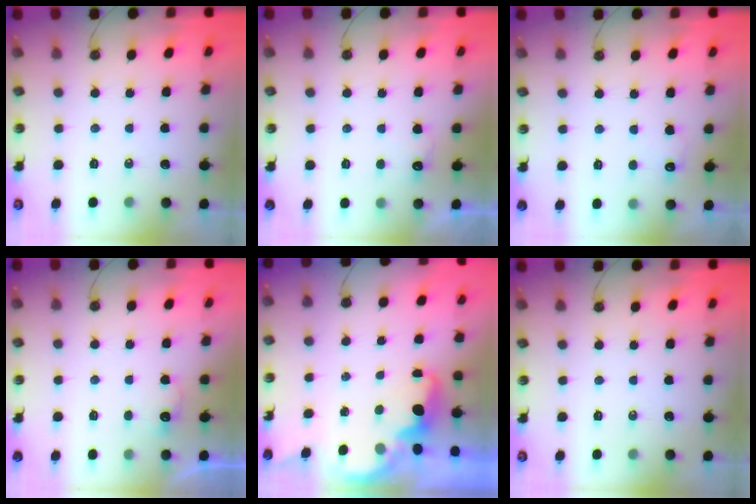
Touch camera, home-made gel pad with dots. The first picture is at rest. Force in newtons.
{"total": 4.5, "press": 4.4, "slide": 1.2}
{"total": 5.8, "press": 5.7, "slide": 1.3}
{"total": 5.2, "press": 5.0, "slide": 1.2}
{"total": 1.9, "press": 1.7, "slide": 0.8}
{"total": 0.0}